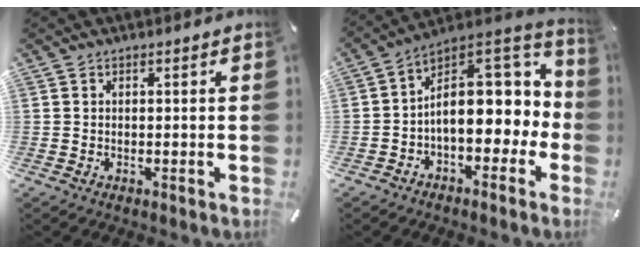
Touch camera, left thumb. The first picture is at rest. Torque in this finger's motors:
{"motor_torque": [1.62, 3.38, 1.23, 0.32, 0.33]}